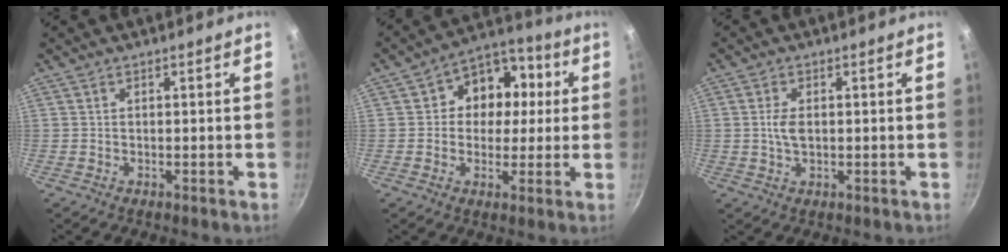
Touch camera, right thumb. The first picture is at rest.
{"total": 11.7, "force": [1.7, 9.7, 6.3], "torque": [-0.041, 0.017, 0.010]}
{"total": 3.5, "force": [0.2, 2.0, 2.8], "torque": [-0.049, 0.001, 0.003]}